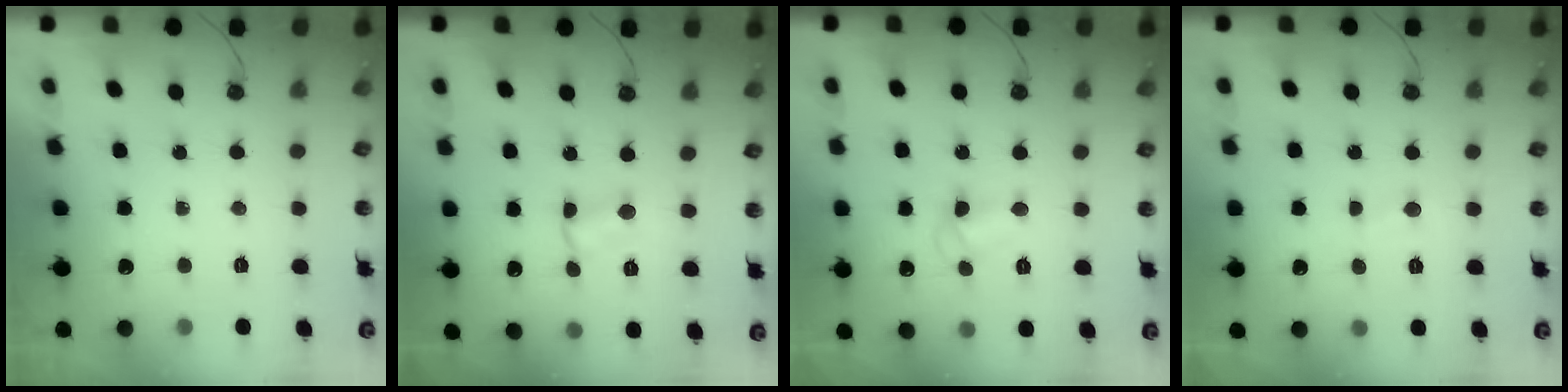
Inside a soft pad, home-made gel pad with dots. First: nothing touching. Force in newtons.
{"total": 2.9, "press": 2.7, "slide": 1.0}
{"total": 5.8, "press": 5.7, "slide": 0.6}
{"total": 1.7, "press": 1.6, "slide": 0.6}